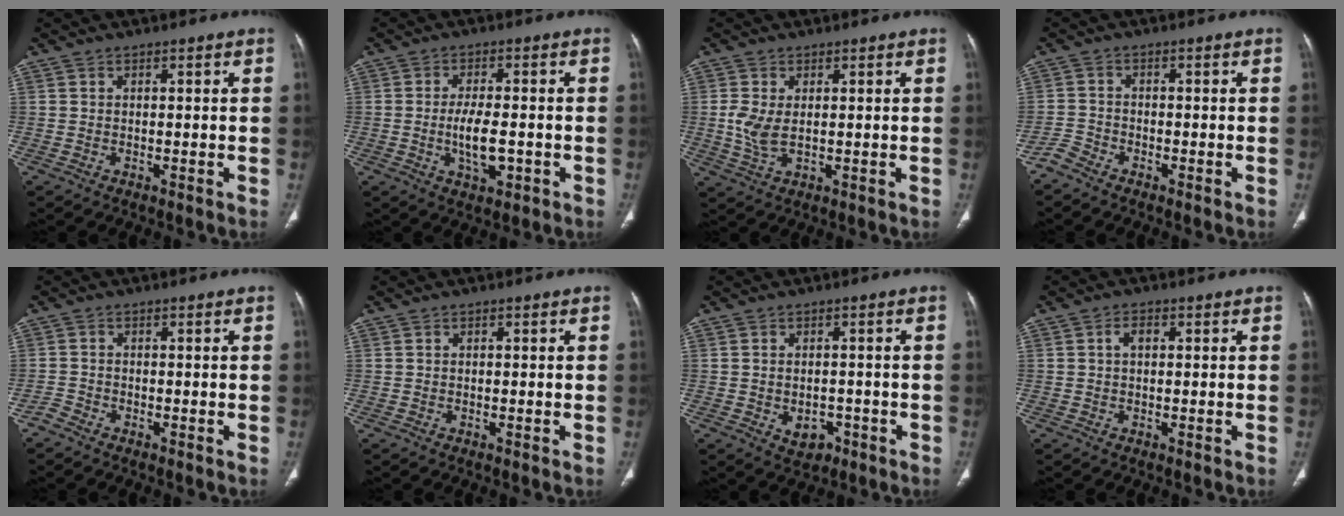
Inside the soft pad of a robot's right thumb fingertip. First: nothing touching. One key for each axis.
{"total": 6.3, "fx": -1.4, "fy": 2.7, "fz": 5.5, "tx": -0.092, "ty": 0.000, "tz": -0.020}
{"total": 4.5, "fx": 0.3, "fy": 2.4, "fz": 3.8, "tx": -0.088, "ty": -0.007, "tz": 0.012}
{"total": 2.4, "fx": -2.3, "fy": 0.6, "fz": 0.3, "tx": -0.008, "ty": 0.002, "tz": -0.052}
{"total": 1.6, "fx": -1.5, "fy": 0.5, "fz": 0.2, "tx": -0.006, "ty": 0.003, "tz": -0.034}
{"total": 0.0}
{"total": 4.2, "fx": -1.6, "fy": 3.1, "fz": 2.4, "tx": -0.017, "ty": 0.011, "tz": -0.014}
{"total": 2.0, "fx": 0.3, "fy": 1.2, "fz": 1.6, "tx": -0.025, "ty": 0.009, "tz": 0.002}